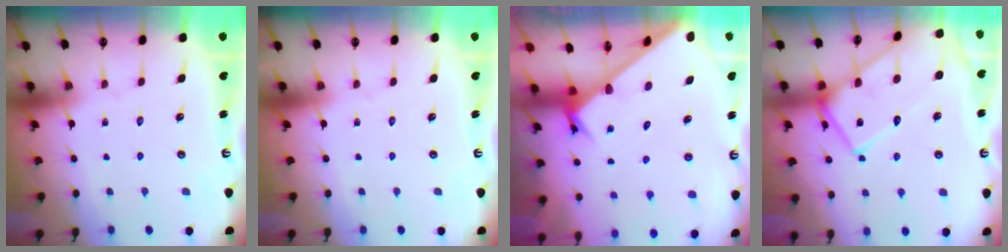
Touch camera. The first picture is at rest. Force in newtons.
{"total": 0.0}
{"total": 2.6, "press": 2.6, "slide": 0.3}
{"total": 16.6, "press": 16.6, "slide": 1.1}